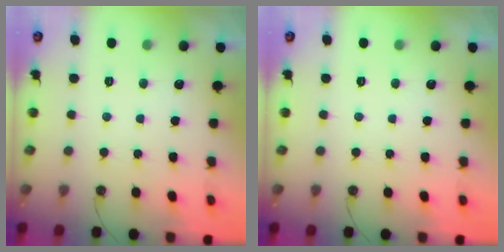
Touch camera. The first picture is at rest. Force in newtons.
{"total": 0.0}